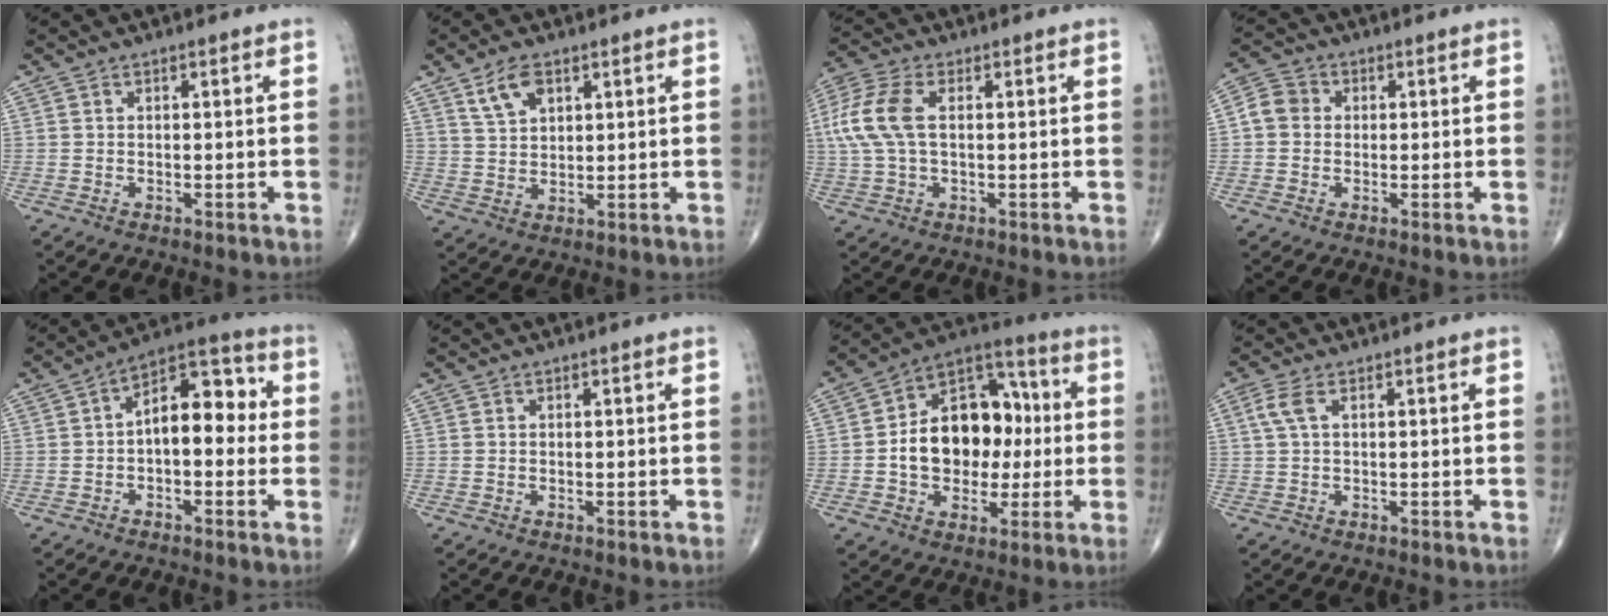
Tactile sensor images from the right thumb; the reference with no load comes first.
{"total": 5.8, "force": [3.2, 3.1, 3.7], "torque": [-0.061, -0.013, 0.066]}
{"total": 10.2, "force": [1.5, 5.4, 8.5], "torque": [-0.217, 0.020, 0.029]}
{"total": 4.5, "force": [0.1, 4.0, 2.1], "torque": [-0.030, 0.012, -0.007]}
{"total": 11.2, "force": [-0.1, 6.2, 9.3], "torque": [-0.110, 0.038, -0.013]}
{"total": 0.0}
{"total": 18.3, "force": [0.0, 12.8, 13.1], "torque": [-0.161, 0.036, -0.002]}
{"total": 3.1, "force": [1.0, 1.3, 2.6], "torque": [-0.077, 0.014, 0.021]}